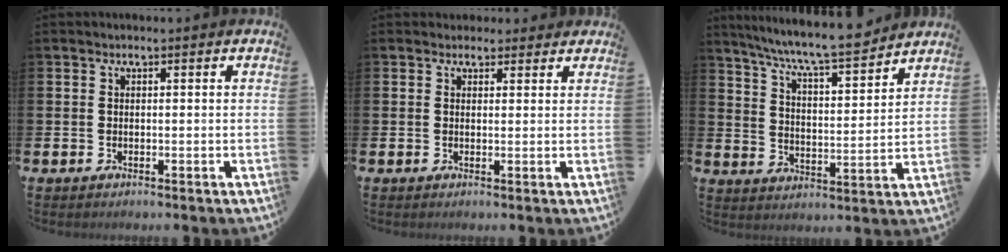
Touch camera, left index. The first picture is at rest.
{"total": 2.2, "force": [1.9, 1.0, -0.1], "torque": [0.016, -0.007, 0.032]}
{"total": 8.4, "force": [7.8, 0.3, 3.0], "torque": [-0.081, -0.056, 0.134]}